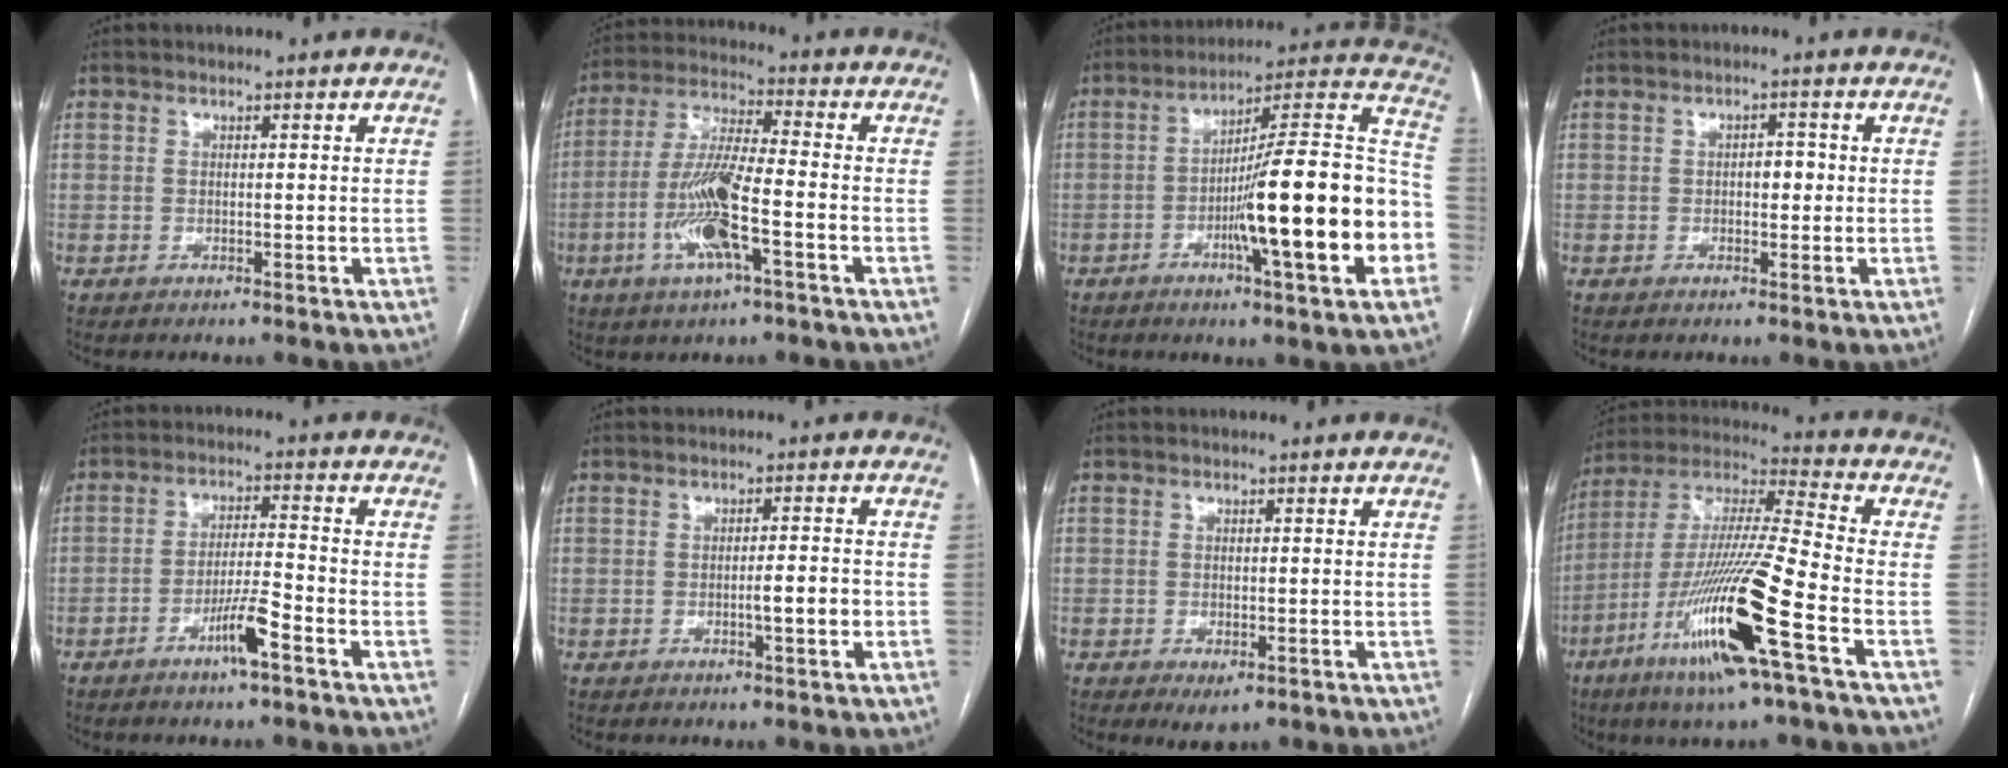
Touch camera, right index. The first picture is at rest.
{"total": 11.8, "force": [-4.1, 1.5, 11.0], "torque": [-0.227, -0.004, -0.077]}
{"total": 22.4, "force": [-5.7, 1.4, 21.6], "torque": [-0.266, 0.013, -0.086]}
{"total": 2.3, "force": [-0.1, 1.2, 1.9], "torque": [-0.025, 0.008, -0.002]}
{"total": 6.0, "force": [-3.5, 0.0, 4.9], "torque": [-0.090, -0.002, -0.066]}
{"total": 3.3, "force": [-1.1, 0.2, 3.2], "torque": [-0.047, 0.000, -0.018]}
{"total": 2.7, "force": [-1.4, 1.4, 1.8], "torque": [-0.024, -0.003, -0.009]}
{"total": 20.2, "force": [-8.7, 0.0, 18.2], "torque": [-0.379, -0.034, -0.169]}